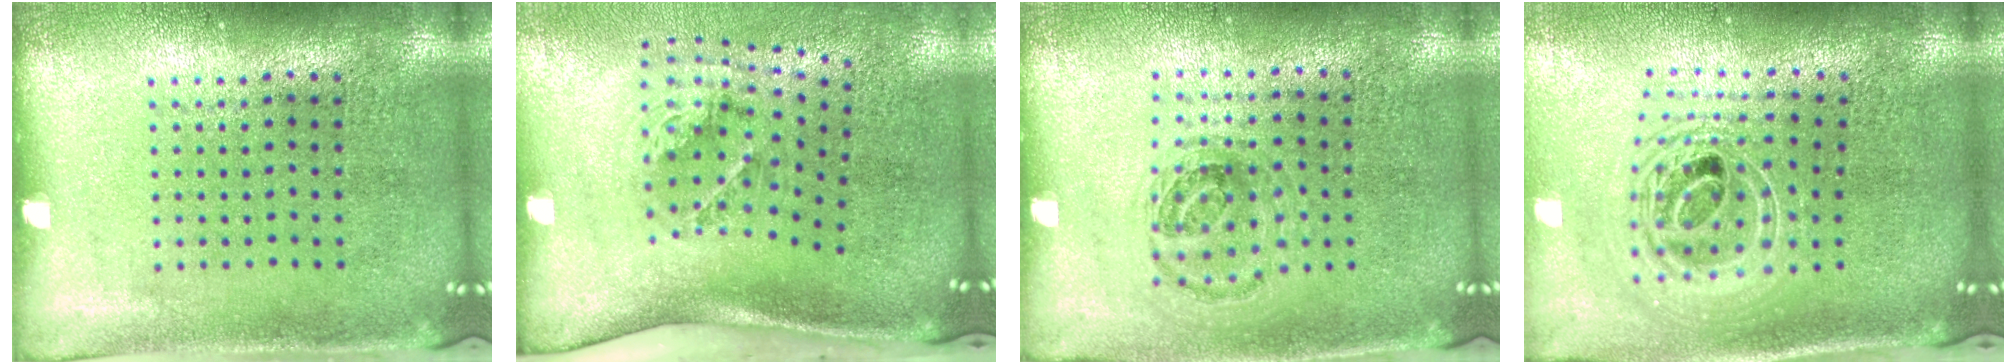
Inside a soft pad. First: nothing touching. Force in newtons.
{"total": 2.0, "press": 1.3, "slide": 1.5}
{"total": 1.0, "press": 0.9, "slide": 0.4}
{"total": 2.4, "press": 1.8, "slide": 1.6}